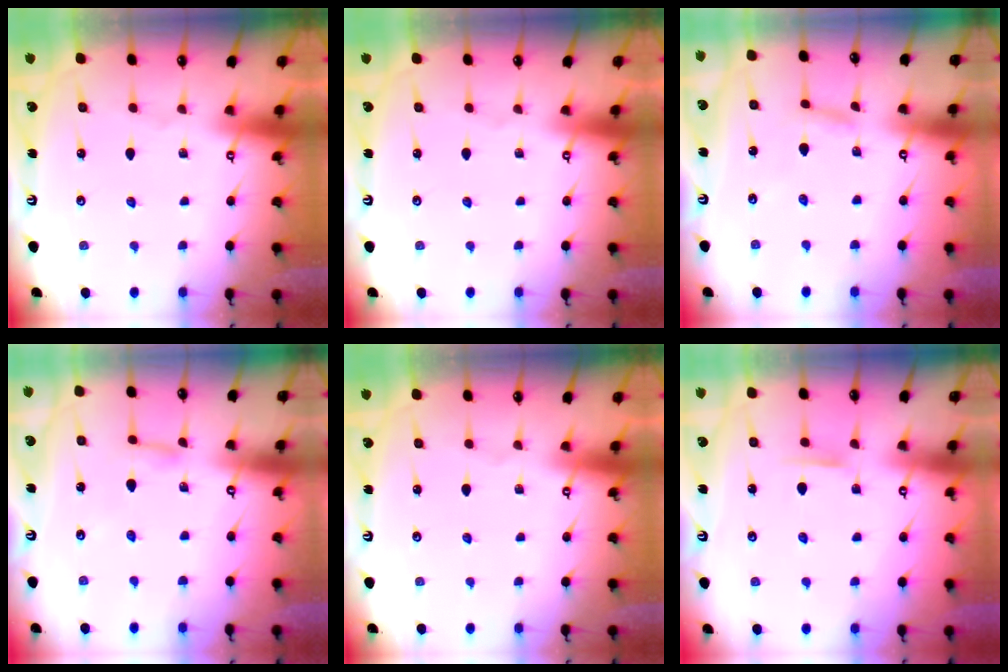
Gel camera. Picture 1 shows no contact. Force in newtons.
{"total": 0.0}
{"total": 2.4, "press": 2.4, "slide": 0.2}
{"total": 2.4, "press": 2.4, "slide": 0.2}
{"total": 0.0}
{"total": 4.8, "press": 4.8, "slide": 0.8}